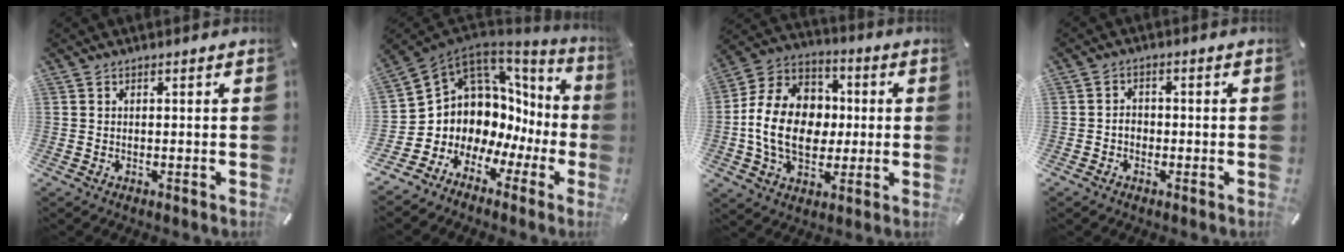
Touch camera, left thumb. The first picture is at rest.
{"total": 8.1, "force": [2.6, 7.5, 1.6], "torque": [-0.042, -0.078, 0.062]}
{"total": 16.8, "force": [-1.5, 13.1, 10.3], "torque": [-0.224, 0.022, -0.024]}
{"total": 2.4, "force": [-0.9, 1.9, 1.2], "torque": [-0.024, 0.008, -0.018]}